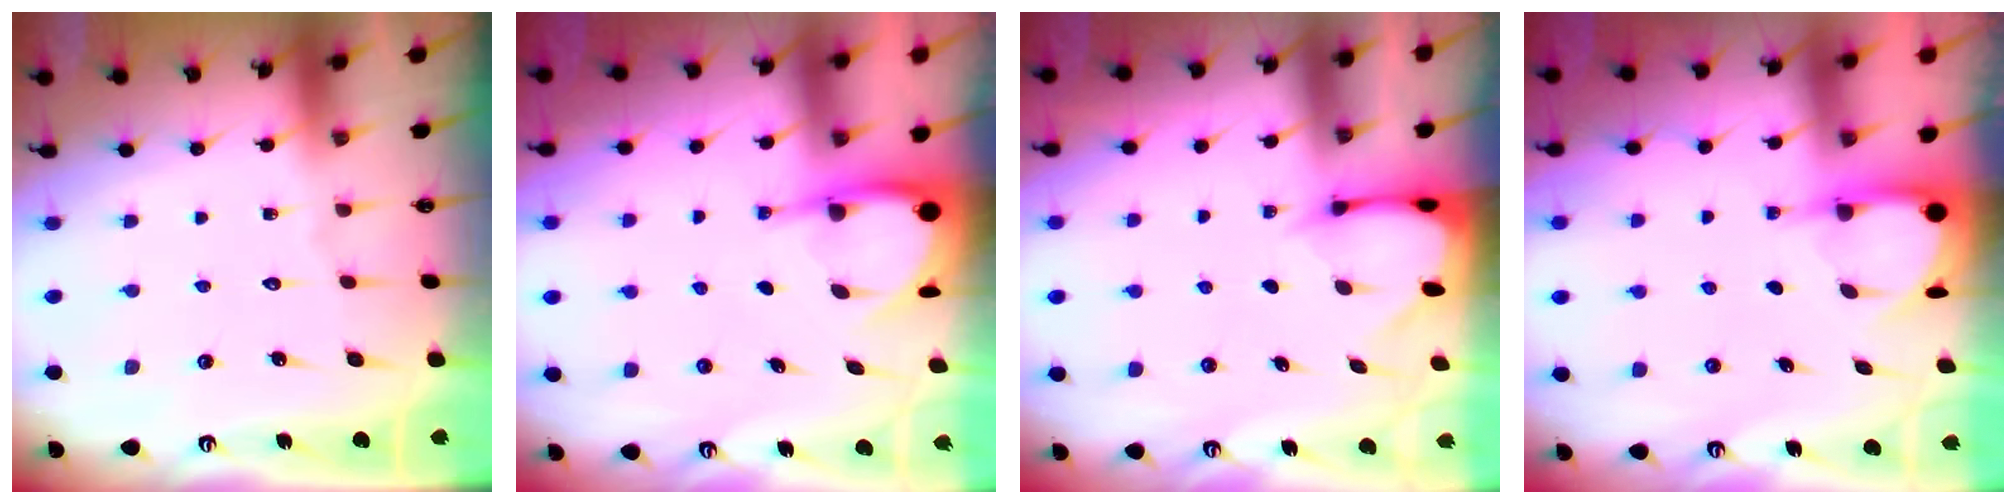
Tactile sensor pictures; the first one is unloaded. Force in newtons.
{"total": 5.0, "press": 4.9, "slide": 0.4}
{"total": 2.5, "press": 2.5, "slide": 0.3}
{"total": 3.9, "press": 3.9, "slide": 0.3}